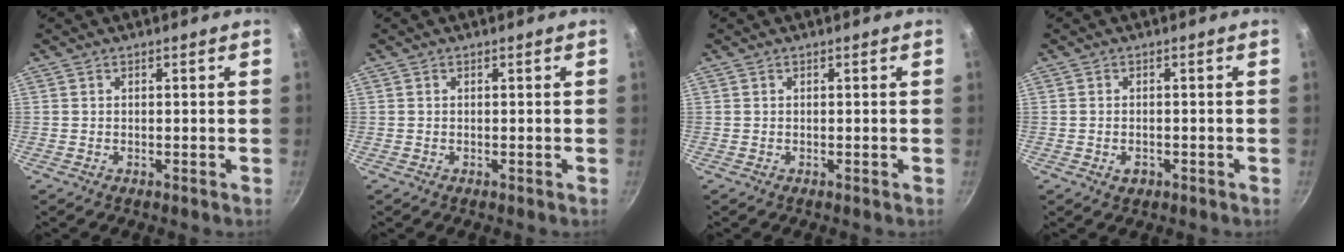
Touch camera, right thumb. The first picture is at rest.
{"total": 0.0}
{"total": 0.0}
{"total": 2.0, "force": [-0.9, 1.4, 1.2], "torque": [-0.018, 0.005, -0.011]}